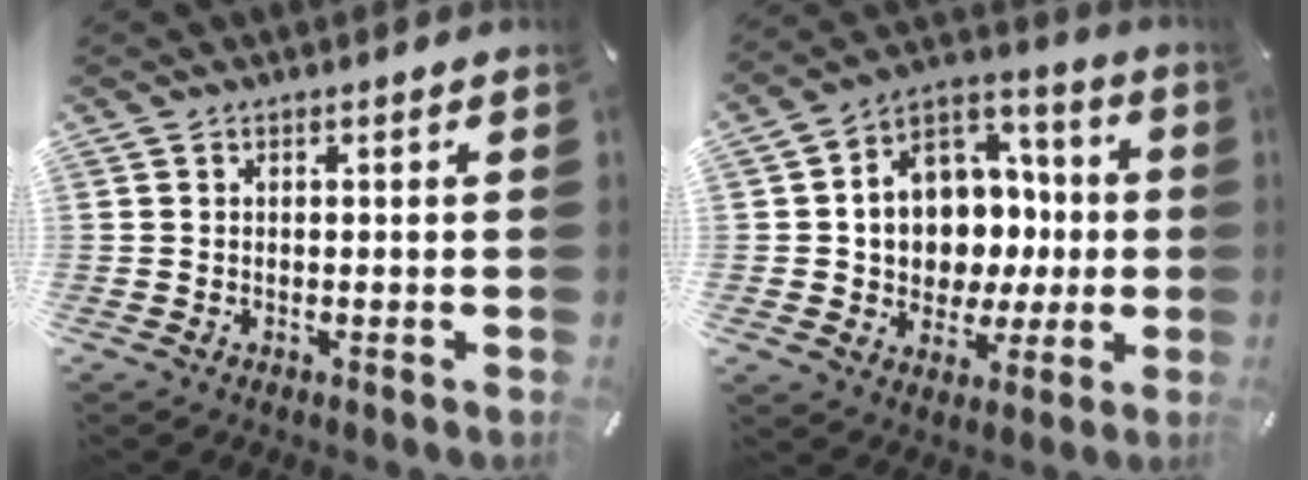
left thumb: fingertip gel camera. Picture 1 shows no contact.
{"total": 12.2, "force": [-0.2, 11.4, 4.4], "torque": [-0.070, -0.015, 0.009]}